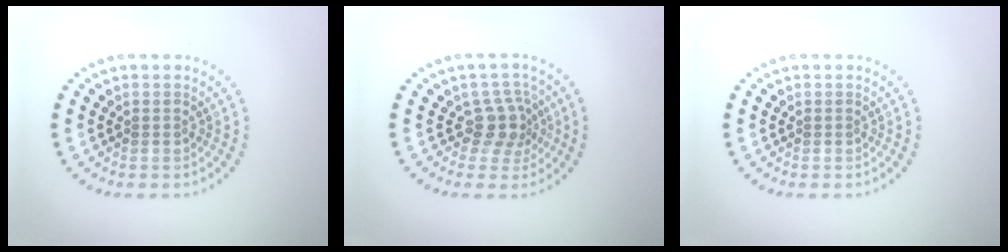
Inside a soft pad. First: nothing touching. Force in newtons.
{"total": 2.7, "press": 2.0, "slide": 1.8}
{"total": 0.0}